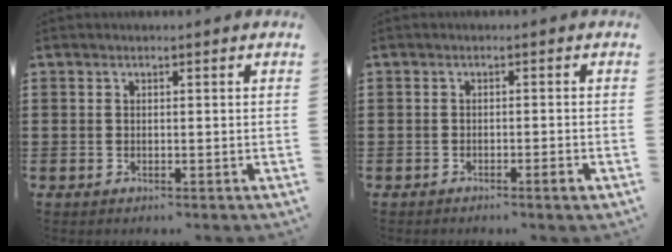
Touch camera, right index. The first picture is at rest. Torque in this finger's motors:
{"motor_torque": [0.49, 0.22, 0.05, 0.01]}